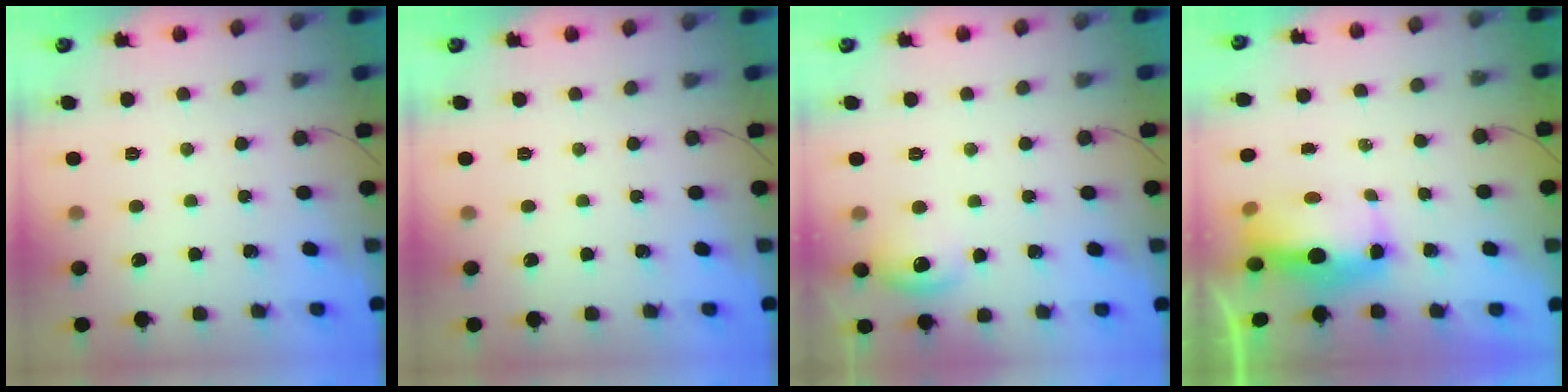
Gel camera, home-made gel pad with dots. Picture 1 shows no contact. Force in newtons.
{"total": 0.0}
{"total": 7.4, "press": 7.3, "slide": 1.6}
{"total": 9.2, "press": 9.1, "slide": 1.1}